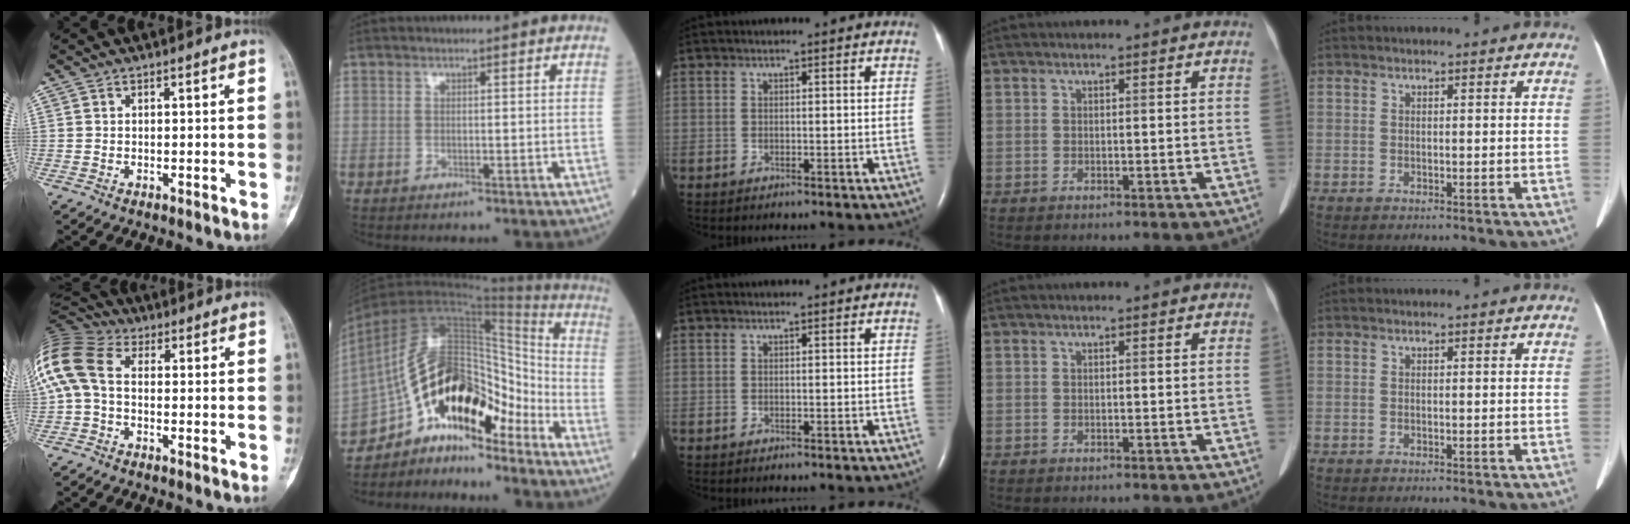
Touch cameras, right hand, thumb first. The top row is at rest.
{"thumb": {"total": 13.9, "force": [0.9, 8.8, 10.6], "torque": [-0.253, 0.030, 0.003]}, "index": {"total": 18.0, "force": [-12.3, 6.5, 11.5], "torque": [-0.208, 0.054, -0.216]}}